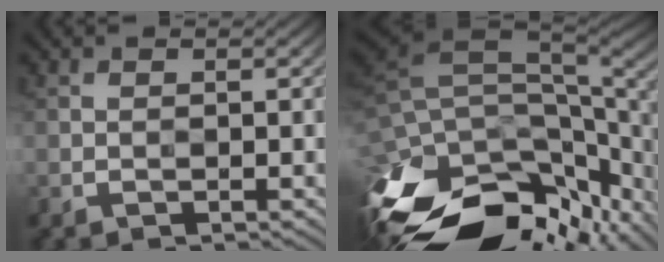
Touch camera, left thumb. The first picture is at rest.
{"total": 17.3, "force": [-6.6, 9.6, 12.8], "torque": [-0.234, -0.019, -0.073]}